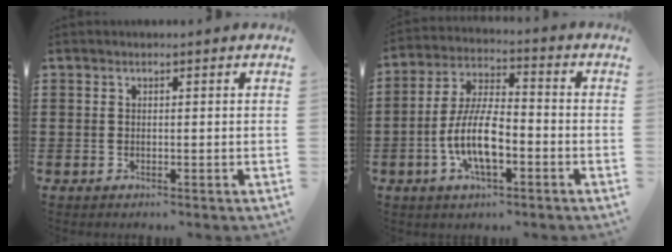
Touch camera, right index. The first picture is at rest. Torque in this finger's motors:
{"motor_torque": [1.44, 0.70, 0.65, 0.21]}